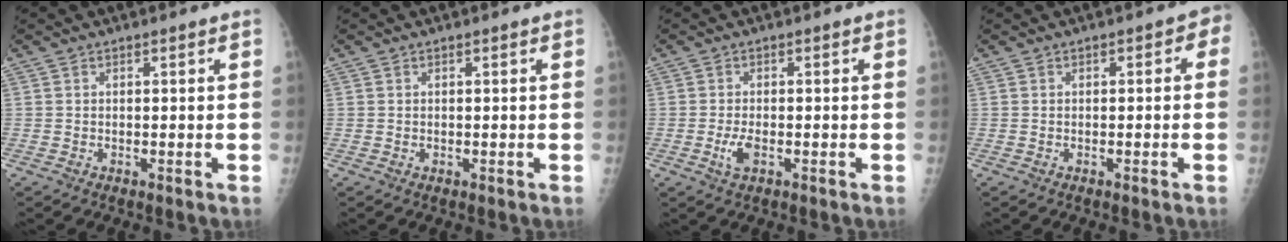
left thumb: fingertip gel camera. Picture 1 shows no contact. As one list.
[{"total": 0.0}, {"total": 2.8, "force": [-1.0, 1.3, 2.3], "torque": [-0.052, -0.003, -0.018]}, {"total": 2.3, "force": [-0.4, 1.6, 1.6], "torque": [0.001, 0.015, -0.014]}]